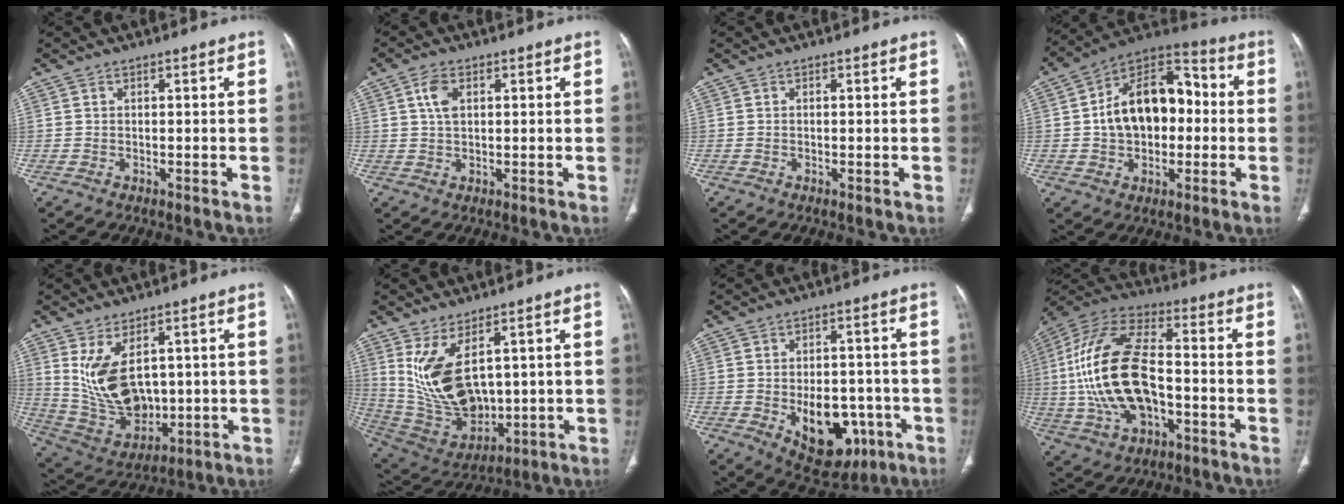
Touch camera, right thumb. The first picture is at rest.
{"total": 4.2, "force": [1.4, 2.4, 3.1], "torque": [-0.061, 0.002, 0.029]}
{"total": 0.0}
{"total": 18.0, "force": [0.4, 11.9, 13.4], "torque": [-0.178, 0.039, 0.001]}
{"total": 13.1, "force": [3.1, 7.8, 10.0], "torque": [-0.169, -0.021, 0.087]}
{"total": 14.8, "force": [4.5, 7.9, 11.7], "torque": [-0.209, -0.027, 0.119]}
{"total": 14.5, "force": [-4.5, 8.9, 10.5], "torque": [-0.109, 0.019, -0.043]}
{"total": 21.7, "force": [-2.3, 11.6, 18.2], "torque": [-0.375, 0.027, -0.037]}